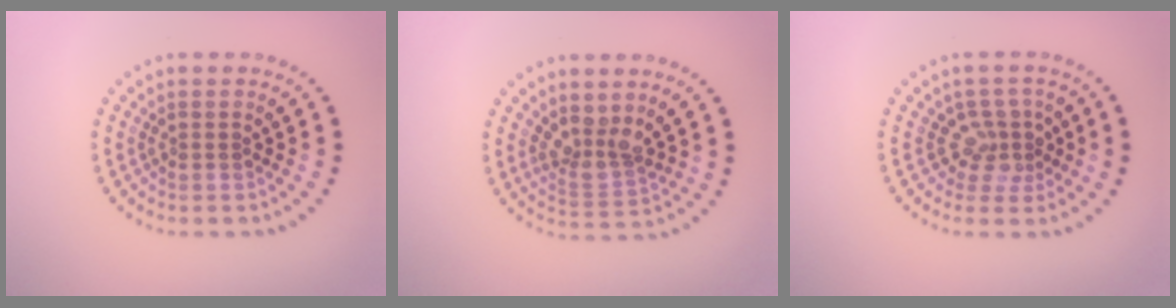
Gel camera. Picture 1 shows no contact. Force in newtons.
{"total": 3.1, "press": 2.2, "slide": 2.2}
{"total": 2.8, "press": 2.0, "slide": 1.9}